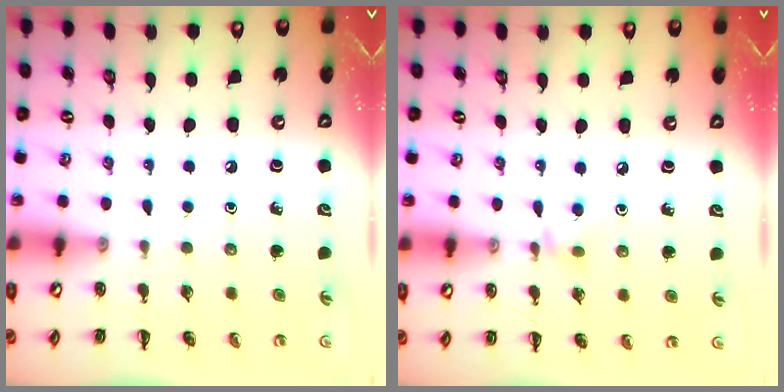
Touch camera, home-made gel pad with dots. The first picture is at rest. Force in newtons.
{"total": 4.2, "press": 4.0, "slide": 1.3}